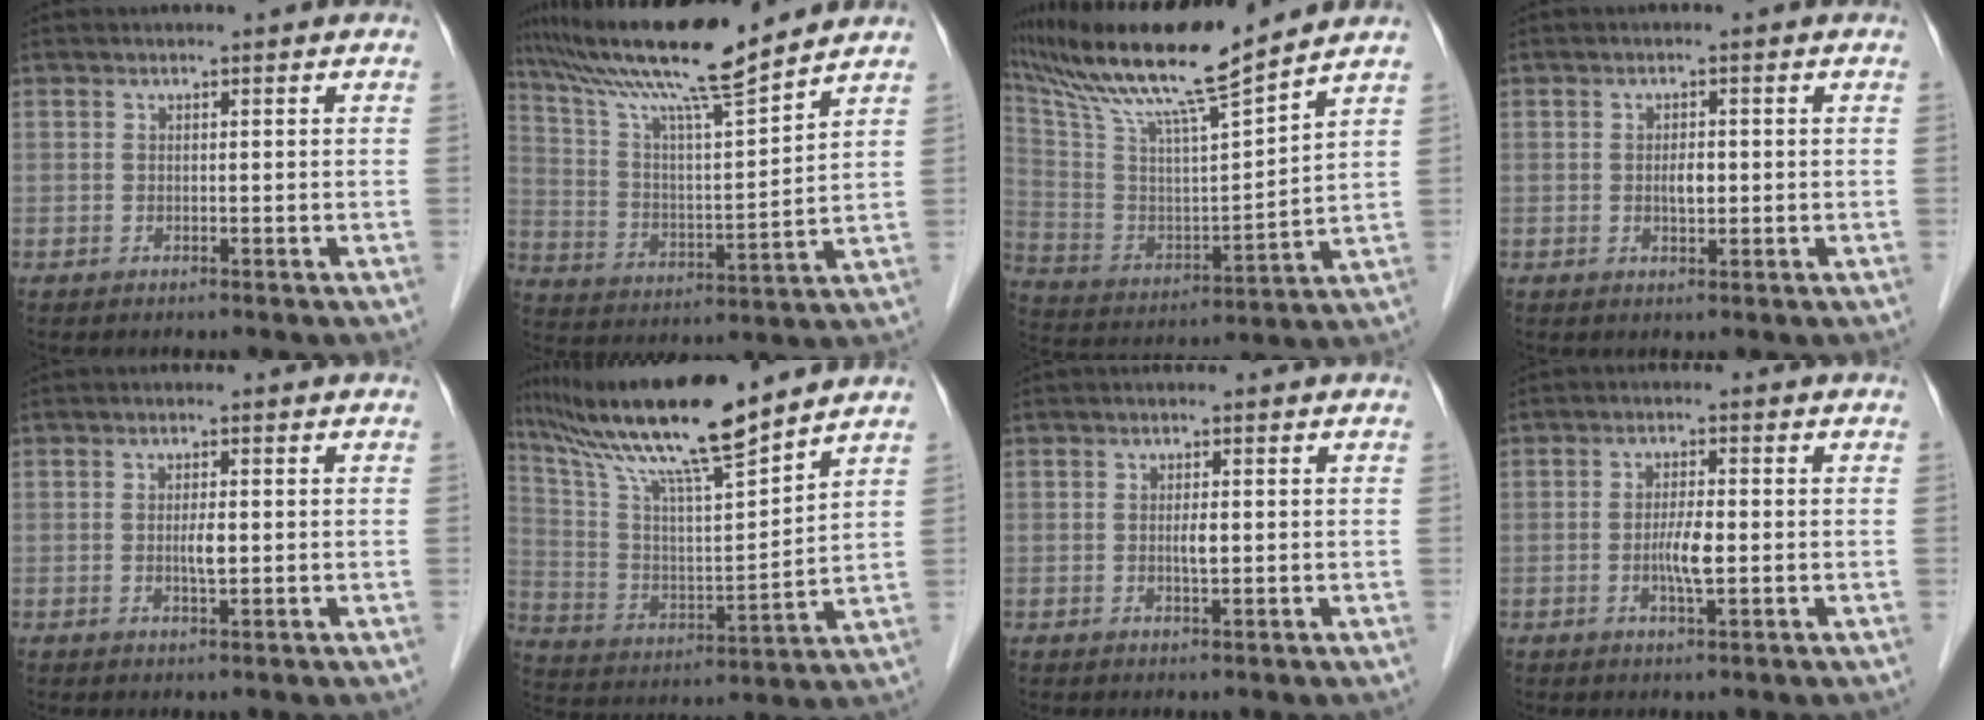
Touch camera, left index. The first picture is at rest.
{"total": 15.9, "force": [13.8, -0.4, 8.1], "torque": [-0.152, 0.005, 0.243]}
{"total": 17.6, "force": [14.7, -0.3, 9.6], "torque": [-0.191, 0.012, 0.266]}
{"total": 2.0, "force": [0.0, 0.8, 1.9], "torque": [-0.035, 0.001, 0.000]}
{"total": 2.1, "force": [0.0, 0.4, 2.1], "torque": [-0.041, -0.001, 0.001]}
{"total": 17.6, "force": [14.7, 0.2, 9.7], "torque": [-0.183, 0.008, 0.266]}
{"total": 1.5, "force": [0.1, 0.2, 1.5], "torque": [-0.029, -0.001, 0.001]}
{"total": 3.7, "force": [-0.6, 0.5, 3.6], "torque": [-0.072, -0.003, -0.011]}